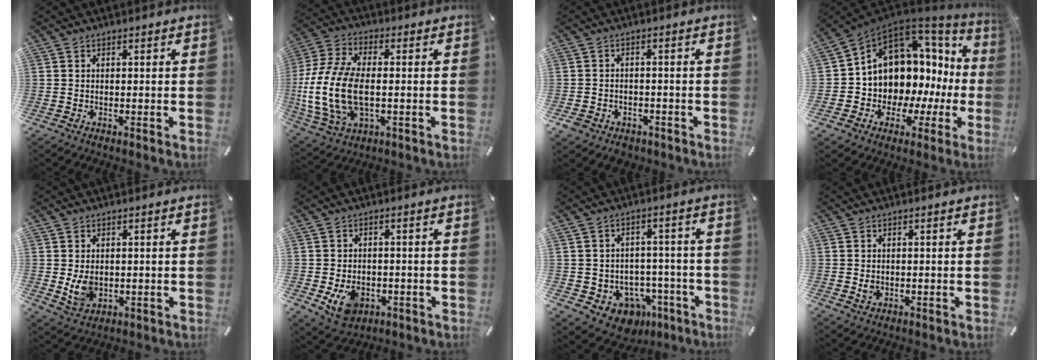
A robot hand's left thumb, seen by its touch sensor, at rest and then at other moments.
{"total": 16.0, "force": [-1.6, 9.3, 13.0], "torque": [-0.291, -0.007, -0.029]}
{"total": 3.3, "force": [-2.1, 2.5, 0.8], "torque": [-0.017, 0.008, -0.041]}
{"total": 12.4, "force": [3.4, 10.6, 5.6], "torque": [-0.089, -0.059, 0.073]}
{"total": 5.0, "force": [0.4, 3.9, 3.1], "torque": [-0.059, -0.009, 0.006]}
{"total": 7.1, "force": [-1.9, 5.7, 3.8], "torque": [-0.061, 0.003, -0.034]}
{"total": 8.1, "force": [-3.7, 6.8, 2.3], "torque": [-0.024, 0.022, -0.053]}
{"total": 1.3, "force": [0.2, 1.1, 0.6], "torque": [-0.004, 0.001, 0.001]}